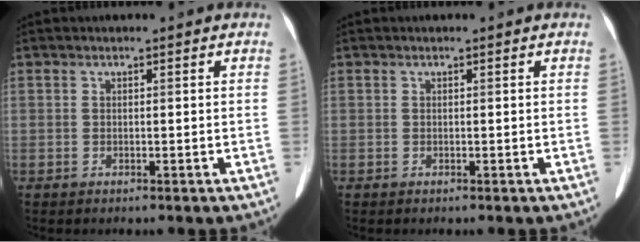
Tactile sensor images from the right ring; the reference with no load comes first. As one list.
[{"total": 0.0}]